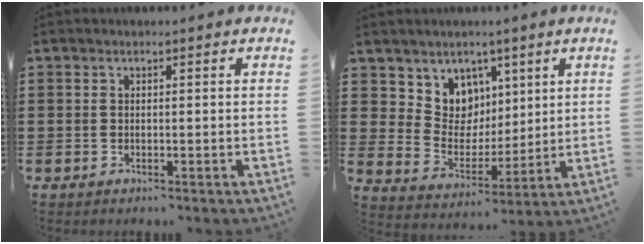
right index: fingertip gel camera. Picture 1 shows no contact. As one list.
[{"total": 7.3, "force": [4.5, 5.7, 0.2], "torque": [-0.045, -0.035, 0.086]}]